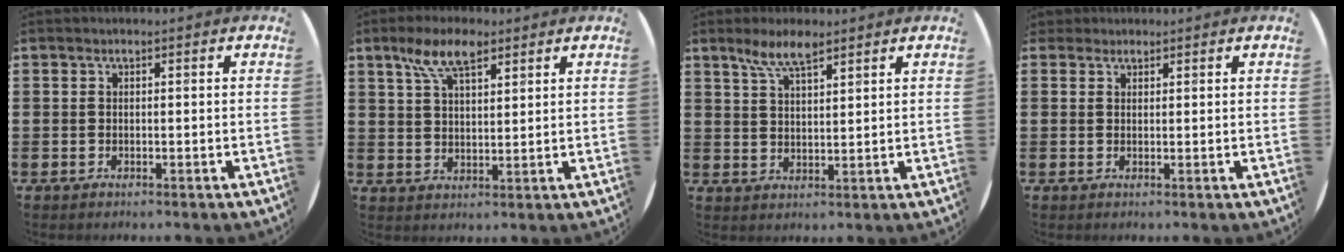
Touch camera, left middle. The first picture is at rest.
{"total": 7.0, "force": [4.5, 2.9, 4.5], "torque": [-0.091, 0.003, 0.079]}
{"total": 5.4, "force": [4.1, 1.5, 3.2], "torque": [-0.073, 0.001, 0.072]}
{"total": 1.3, "force": [1.1, 0.5, -0.1], "torque": [-0.001, 0.004, 0.023]}